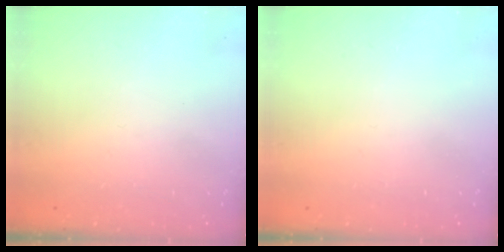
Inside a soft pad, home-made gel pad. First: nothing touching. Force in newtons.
{"total": 0.0}